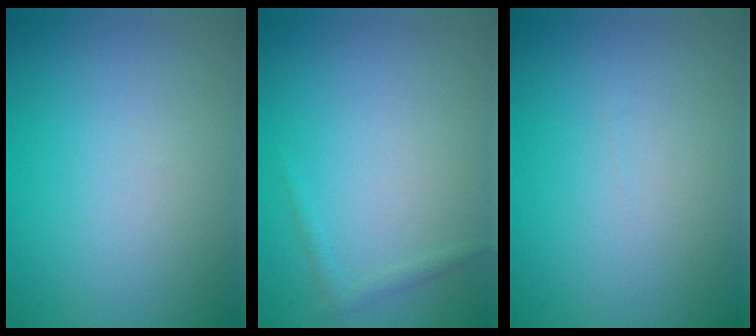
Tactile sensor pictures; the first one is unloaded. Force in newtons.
{"total": 0.8, "press": 0.8, "slide": 0.1}
{"total": 0.0}